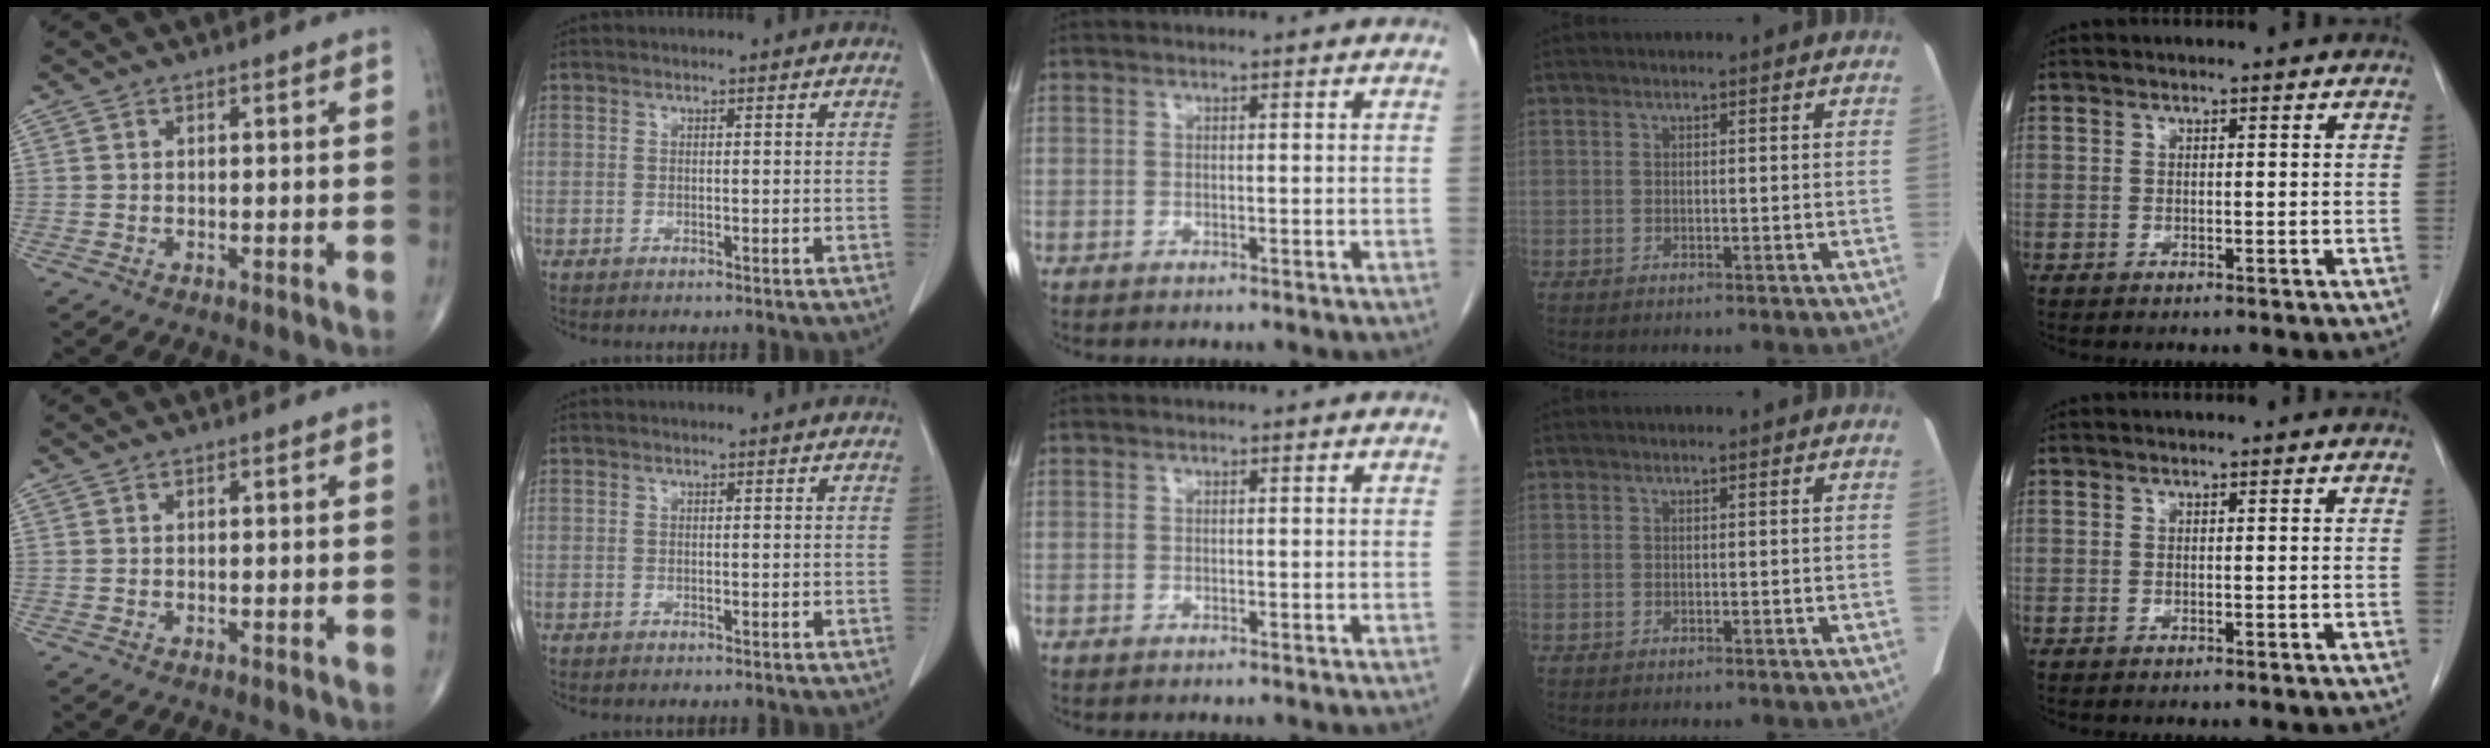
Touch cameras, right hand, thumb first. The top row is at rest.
{}